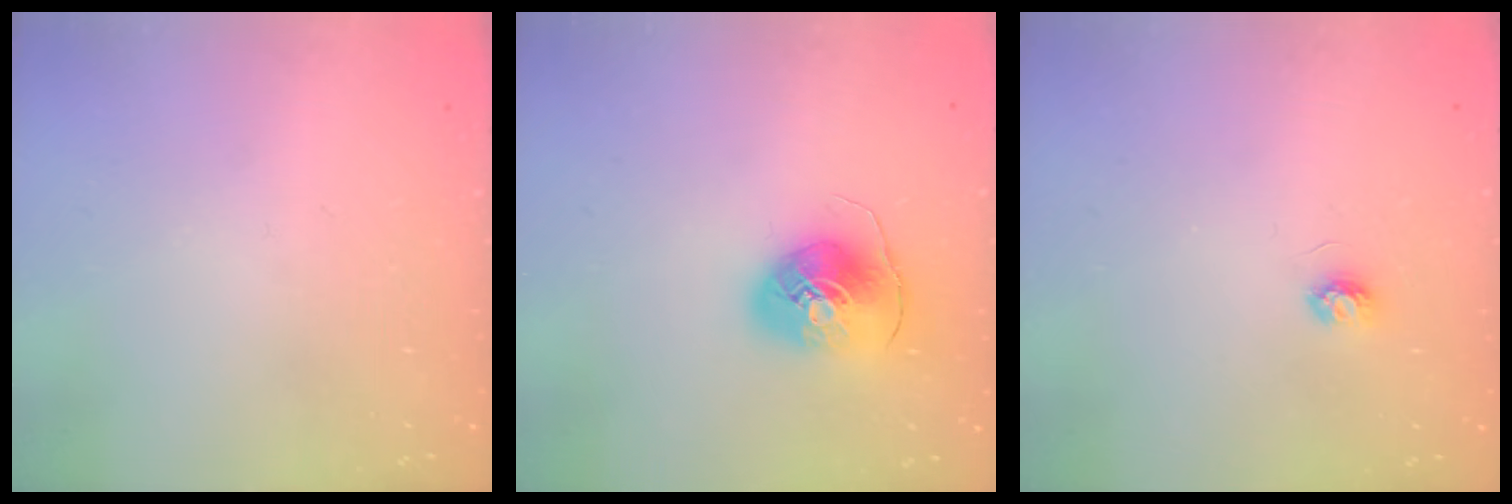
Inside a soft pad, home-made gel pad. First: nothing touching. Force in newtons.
{"total": 9.0, "press": 8.8, "slide": 1.5}
{"total": 3.4, "press": 3.4, "slide": 0.4}